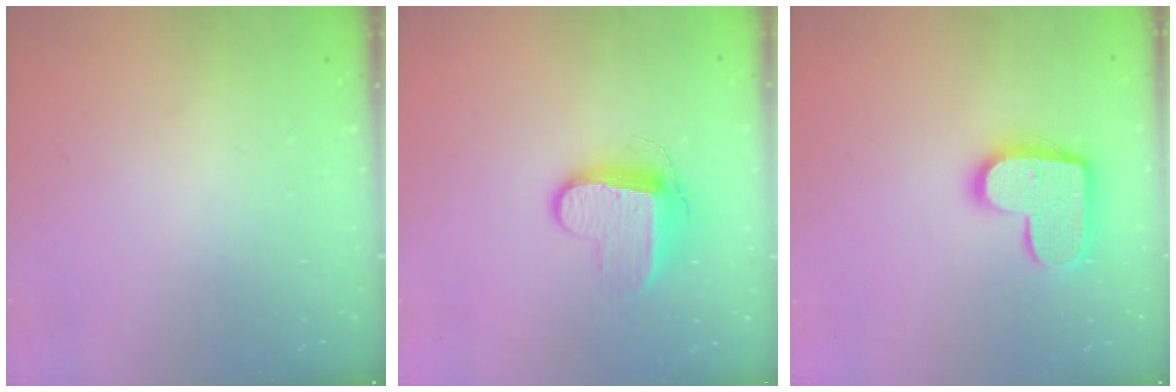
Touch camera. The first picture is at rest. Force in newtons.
{"total": 10.0, "press": 10.0, "slide": 0.2}
{"total": 15.5, "press": 15.5, "slide": 0.8}